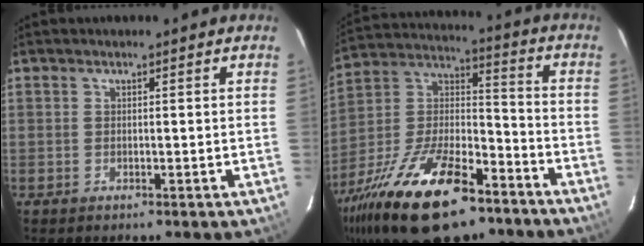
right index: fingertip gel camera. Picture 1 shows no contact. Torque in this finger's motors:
{"motor_torque": [1.52, -0.61, 1.05, 0.17]}